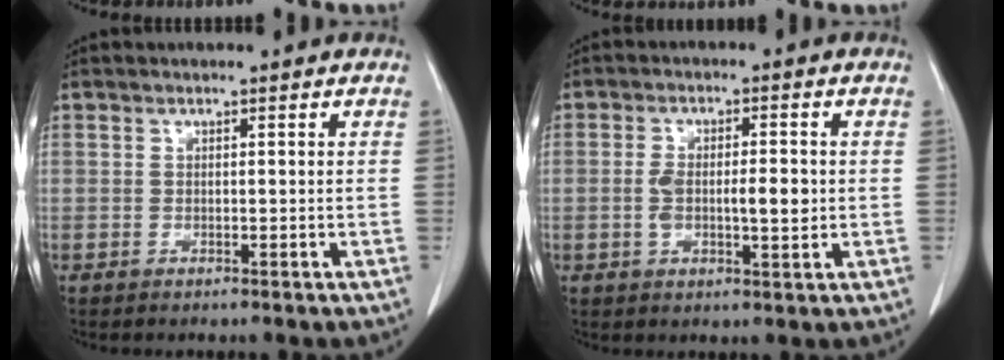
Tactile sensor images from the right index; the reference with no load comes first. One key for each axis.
{"total": 6.5, "fx": -0.3, "fy": 2.1, "fz": 6.1, "tx": -0.105, "ty": 0.006, "tz": -0.001}